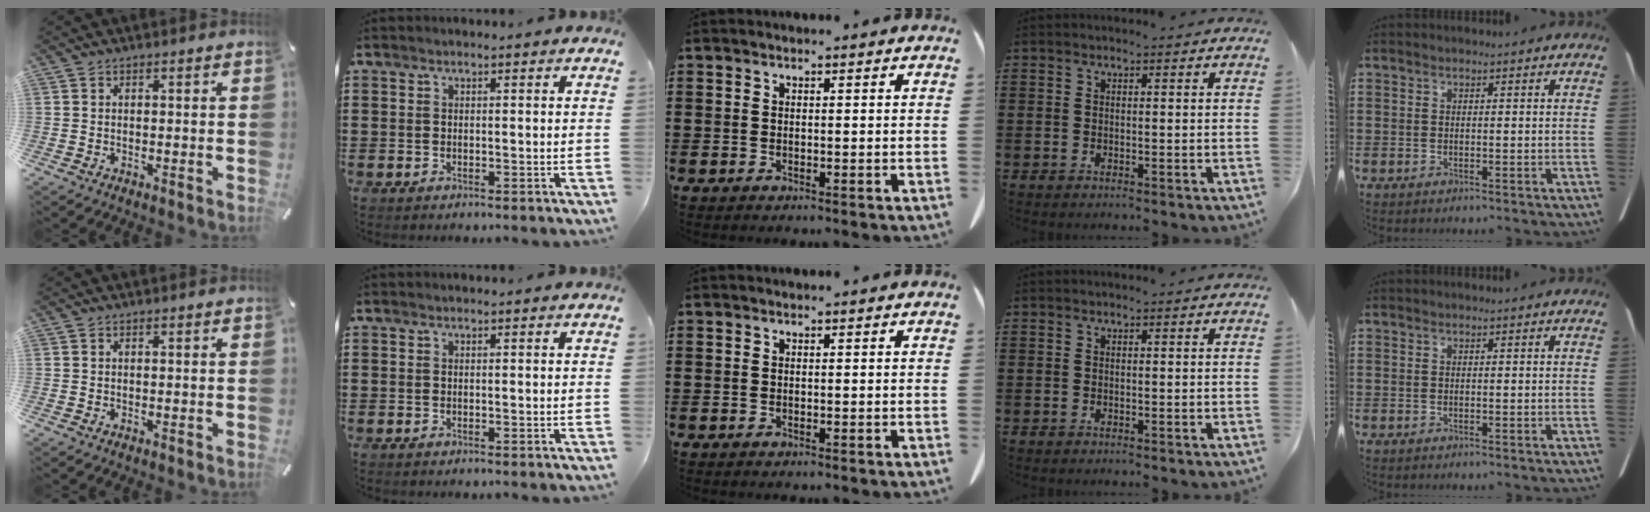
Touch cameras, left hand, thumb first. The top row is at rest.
{}